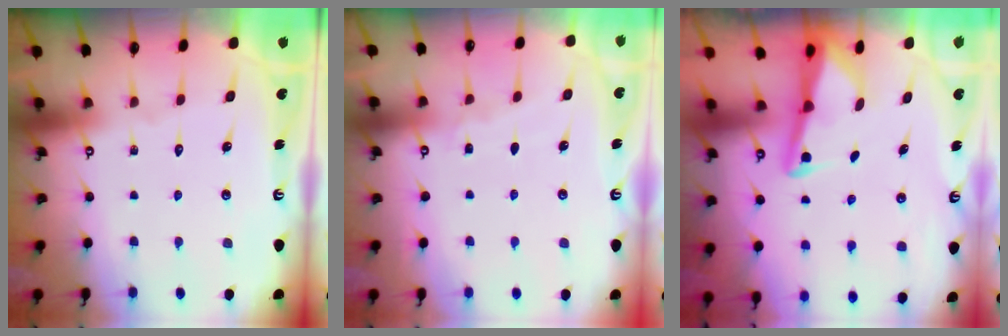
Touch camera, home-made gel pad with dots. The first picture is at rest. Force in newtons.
{"total": 3.1, "press": 3.0, "slide": 0.5}
{"total": 3.0, "press": 3.0, "slide": 0.4}